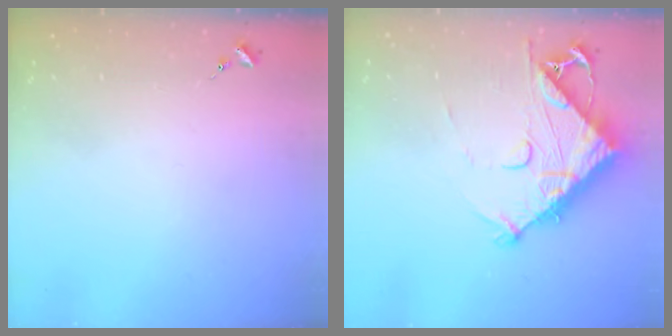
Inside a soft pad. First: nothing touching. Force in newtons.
{"total": 13.1, "press": 13.0, "slide": 1.0}